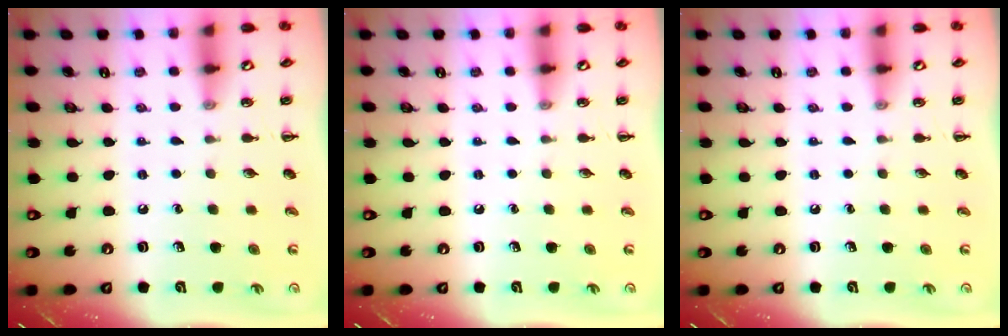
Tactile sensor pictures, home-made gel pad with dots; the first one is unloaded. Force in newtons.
{"total": 0.0}
{"total": 0.0}